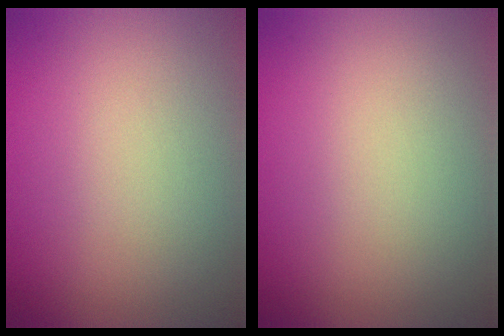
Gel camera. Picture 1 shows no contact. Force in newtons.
{"total": 0.0}